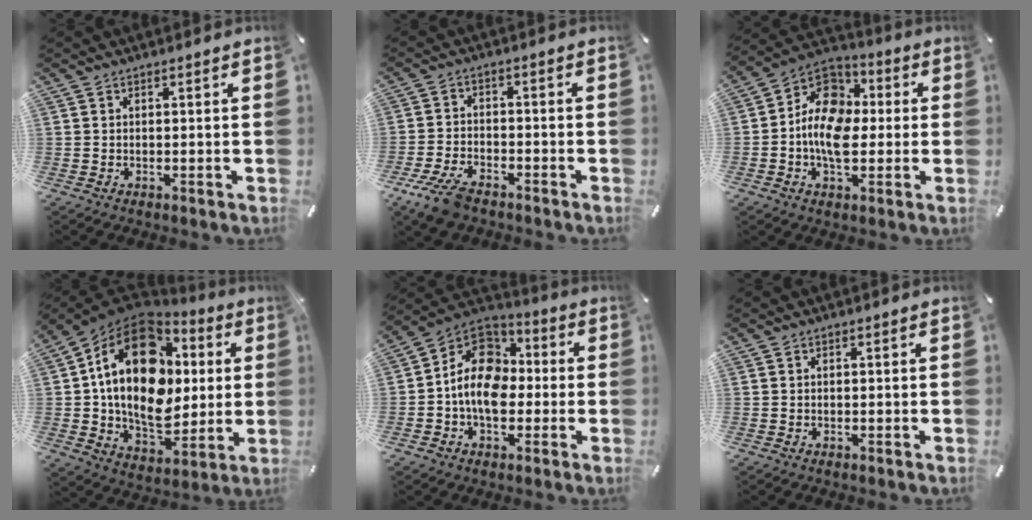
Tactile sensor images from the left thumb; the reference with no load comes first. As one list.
[{"total": 7.7, "force": [-5.2, 3.5, 4.5], "torque": [-0.104, 0.015, -0.099]}, {"total": 12.5, "force": [-2.1, 9.2, 8.2], "torque": [-0.163, 0.010, -0.041]}, {"total": 23.9, "force": [4.2, 17.1, 16.2], "torque": [-0.281, -0.020, 0.071]}, {"total": 13.2, "force": [-2.1, 10.3, 7.9], "torque": [-0.164, 0.015, -0.043]}, {"total": 0.0}]